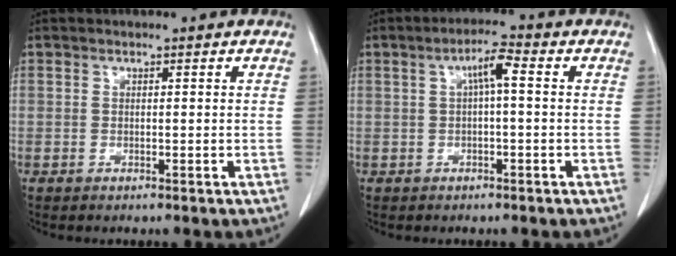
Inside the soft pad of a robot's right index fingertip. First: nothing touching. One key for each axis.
{"total": 3.8, "fx": 0.6, "fy": 0.4, "fz": 3.8, "tx": -0.066, "ty": 0.013, "tz": 0.009}